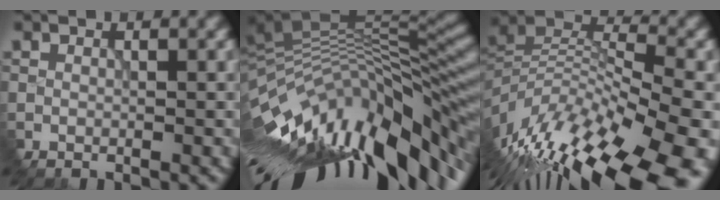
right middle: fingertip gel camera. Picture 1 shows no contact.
{"total": 15.6, "force": [-5.4, 5.5, 13.6], "torque": [-0.232, 0.001, -0.095]}
{"total": 12.4, "force": [-6.1, 4.5, 9.8], "torque": [-0.210, -0.001, -0.099]}